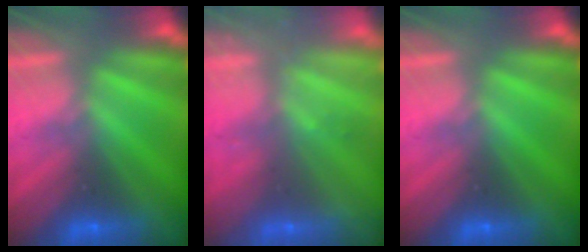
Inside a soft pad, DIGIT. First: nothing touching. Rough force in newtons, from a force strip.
{"total": 2.3}
{"total": 0.0}